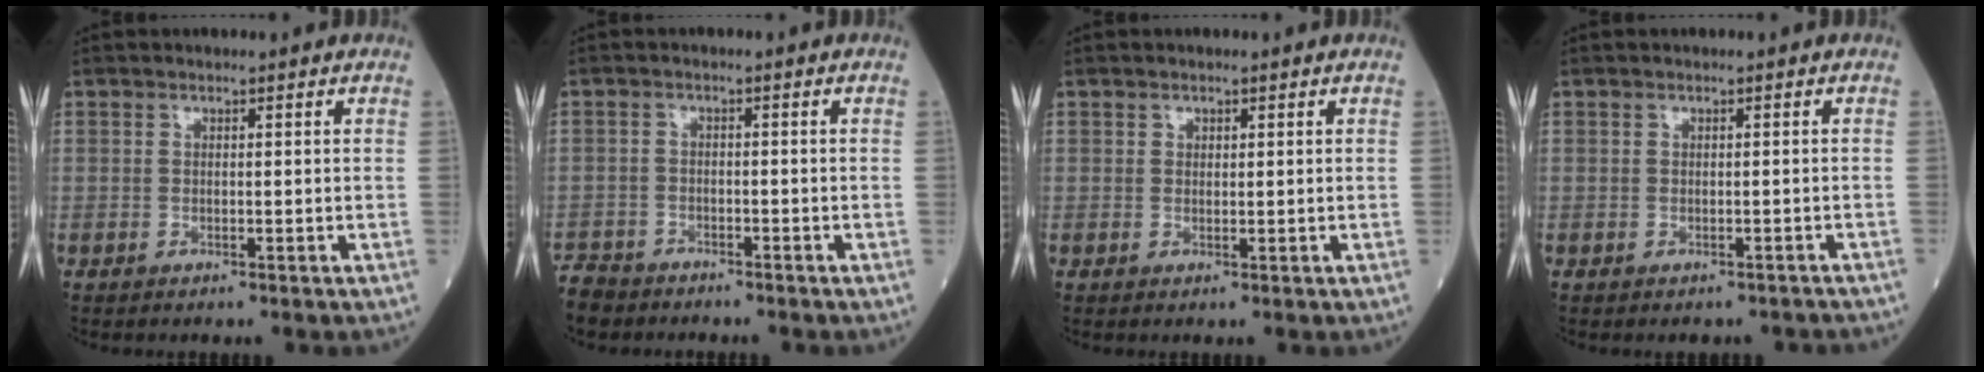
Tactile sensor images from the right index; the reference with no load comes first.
{"total": 5.0, "force": [-4.6, 2.0, 0.2], "torque": [-0.004, -0.007, -0.089]}
{"total": 0.7, "force": [0.4, 0.5, 0.2], "torque": [0.001, -0.002, 0.004]}
{"total": 3.0, "force": [-2.6, 1.4, 0.5], "torque": [-0.001, 0.006, -0.031]}